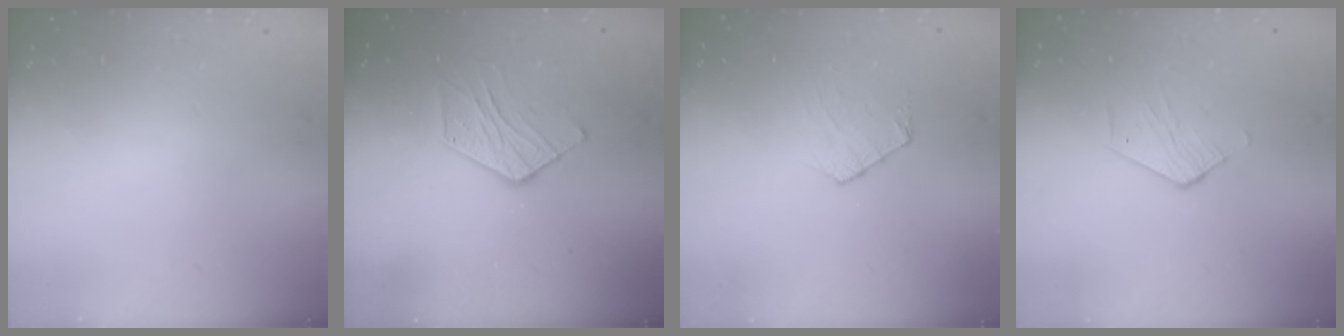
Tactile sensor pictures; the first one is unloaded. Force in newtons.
{"total": 7.9, "press": 7.9, "slide": 0.6}
{"total": 7.2, "press": 7.2, "slide": 0.7}
{"total": 2.4, "press": 2.4, "slide": 0.2}